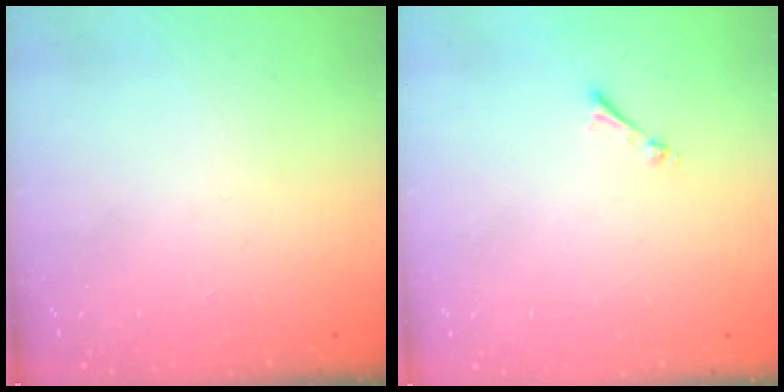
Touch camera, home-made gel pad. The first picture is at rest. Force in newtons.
{"total": 0.6, "press": 0.6, "slide": 0.2}